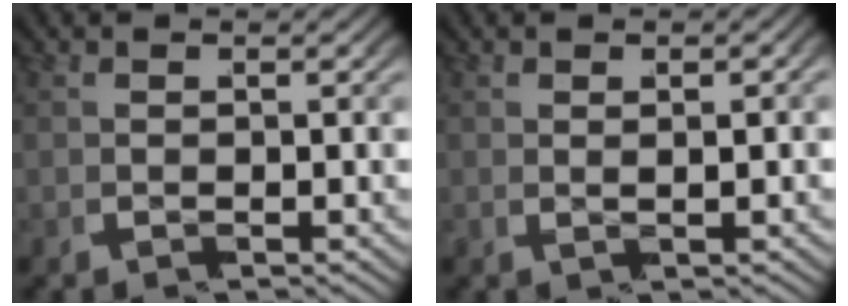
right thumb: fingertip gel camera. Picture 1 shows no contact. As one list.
[{"total": 1.0, "force": [0.7, -0.2, 0.6], "torque": [-0.002, 0.009, 0.008]}]